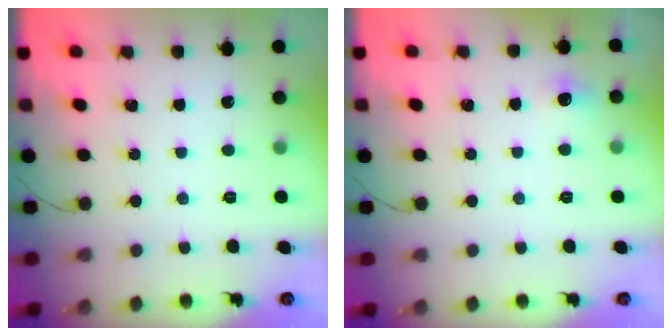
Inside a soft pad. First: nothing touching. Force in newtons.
{"total": 4.8, "press": 4.5, "slide": 1.5}